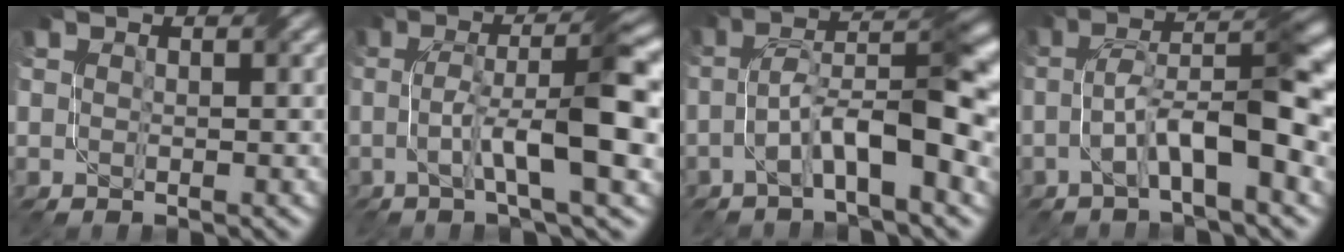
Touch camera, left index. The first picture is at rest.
{"total": 8.5, "force": [-0.4, 1.4, 8.3], "torque": [-0.138, 0.016, -0.008]}
{"total": 7.8, "force": [-2.3, 2.0, 7.2], "torque": [-0.123, 0.023, -0.042]}
{"total": 7.9, "force": [-1.7, 1.9, 7.5], "torque": [-0.126, 0.022, -0.032]}